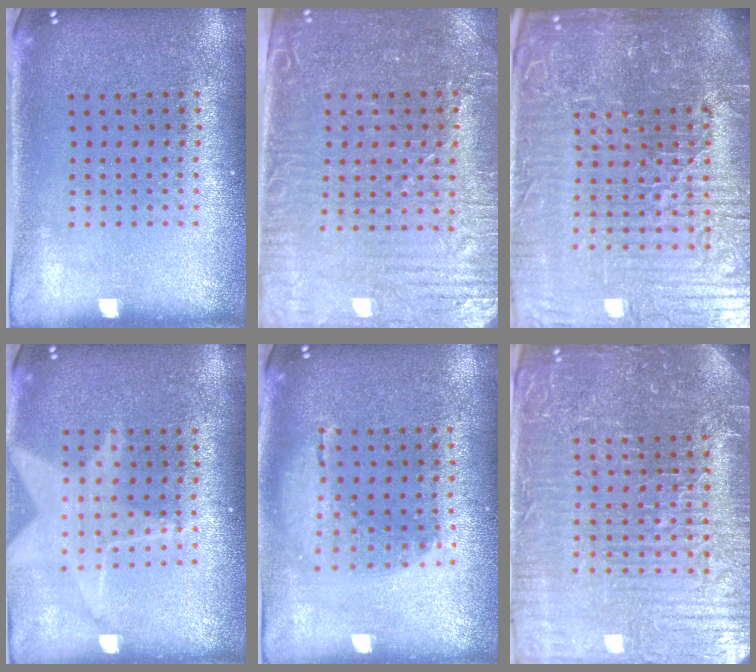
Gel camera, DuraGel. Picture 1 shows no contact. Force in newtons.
{"total": 3.8, "press": 3.4, "slide": 1.9}
{"total": 7.9, "press": 7.0, "slide": 3.6}
{"total": 1.7, "press": 1.4, "slide": 1.0}
{"total": 1.3, "press": 1.1, "slide": 0.6}
{"total": 5.7, "press": 5.3, "slide": 2.1}